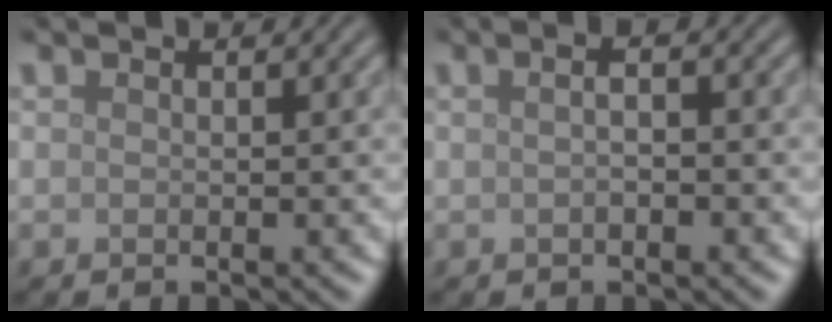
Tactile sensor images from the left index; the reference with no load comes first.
{"total": 3.0, "force": [0.8, 1.5, 2.5], "torque": [-0.022, 0.018, -0.014]}